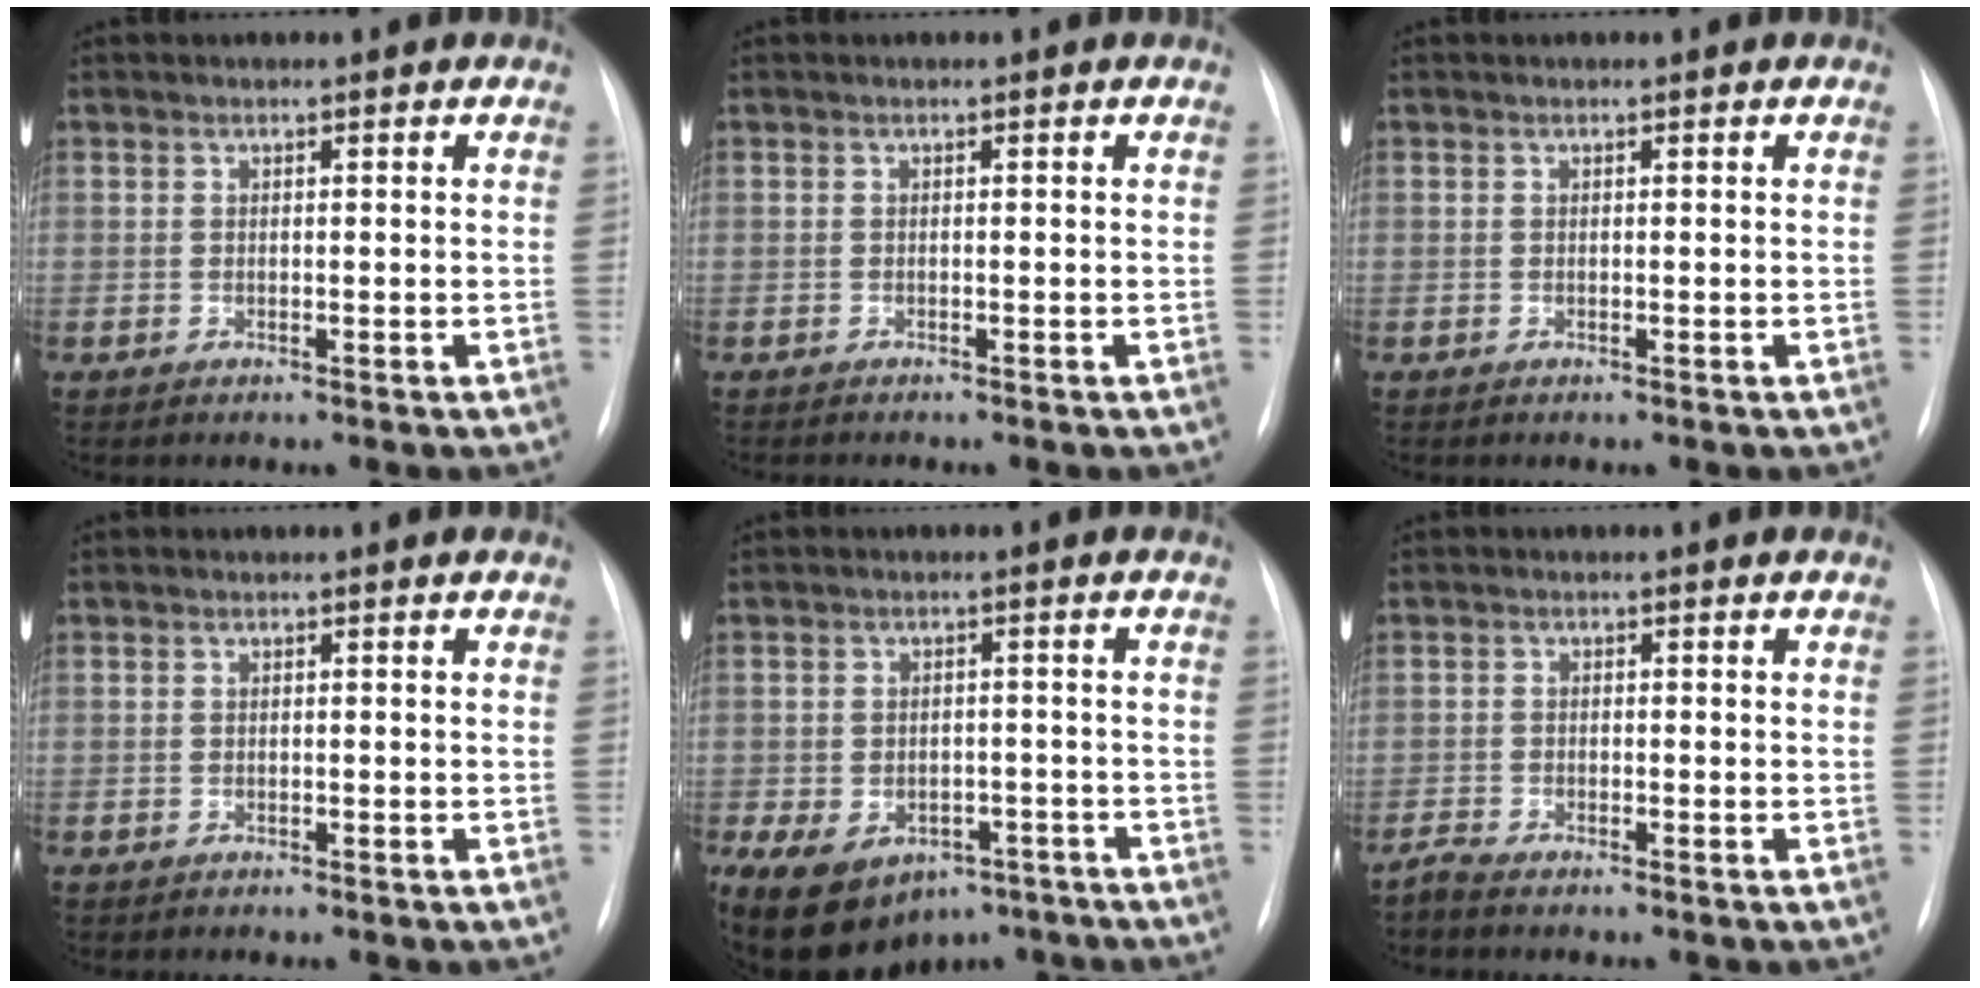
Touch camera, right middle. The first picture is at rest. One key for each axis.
{"total": 0.8, "fx": -0.8, "fy": 0.0, "fz": 0.3, "tx": -0.008, "ty": -0.004, "tz": -0.009}
{"total": 0.0}
{"total": 0.0}
{"total": 14.4, "fx": -8.4, "fy": 9.5, "fz": 6.7, "tx": -0.141, "ty": 0.008, "tz": -0.118}
{"total": 1.6, "fx": -1.5, "fy": -0.1, "fz": 0.4, "tx": -0.015, "ty": -0.004, "tz": -0.031}